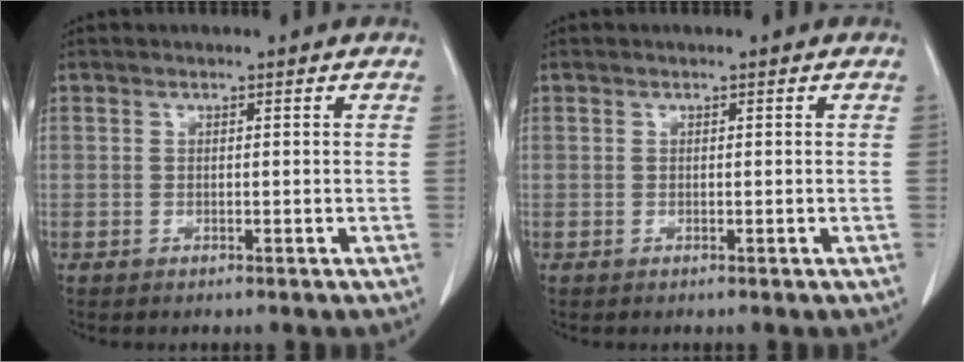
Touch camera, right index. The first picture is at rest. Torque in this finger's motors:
{"motor_torque": [0.00, 0.00, 0.00, 0.00]}